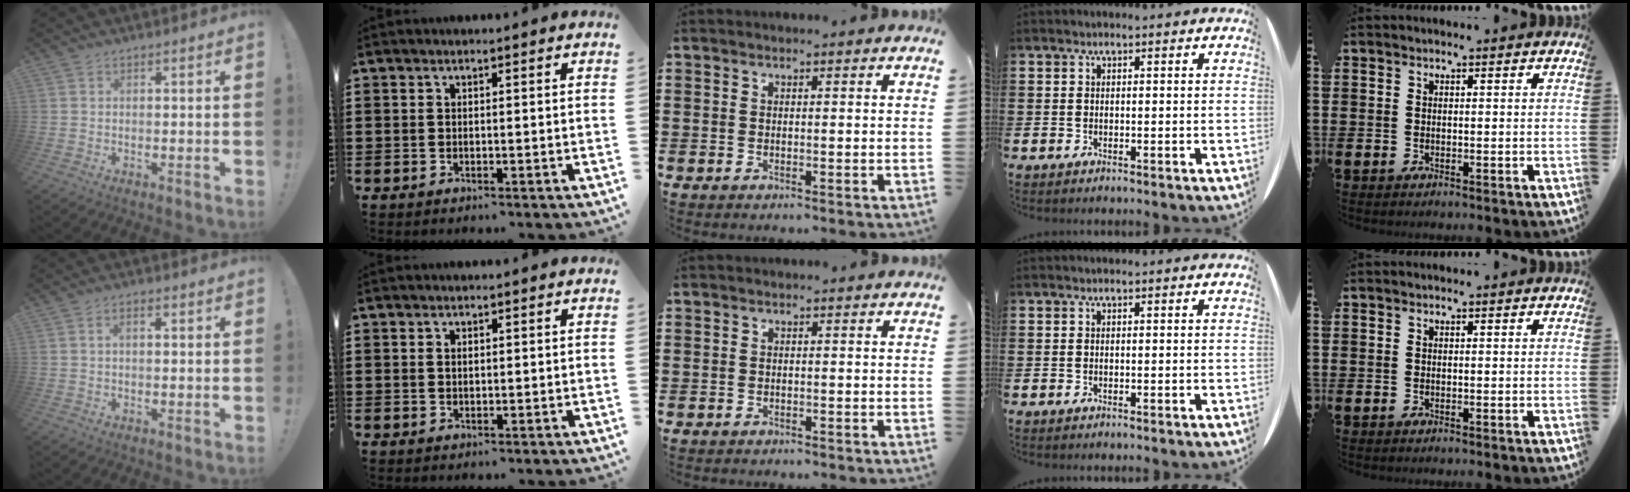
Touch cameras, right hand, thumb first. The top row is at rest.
{"thumb": {"total": 2.0, "force": [0.1, 0.9, 1.7], "torque": [-0.029, 0.005, 0.000]}, "index": {"total": 0.8, "force": [0.2, 0.5, 0.6], "torque": [-0.015, 0.002, 0.005]}, "middle": {"total": 0.6, "force": [-0.6, 0.0, 0.0], "torque": [-0.003, -0.001, -0.013]}}